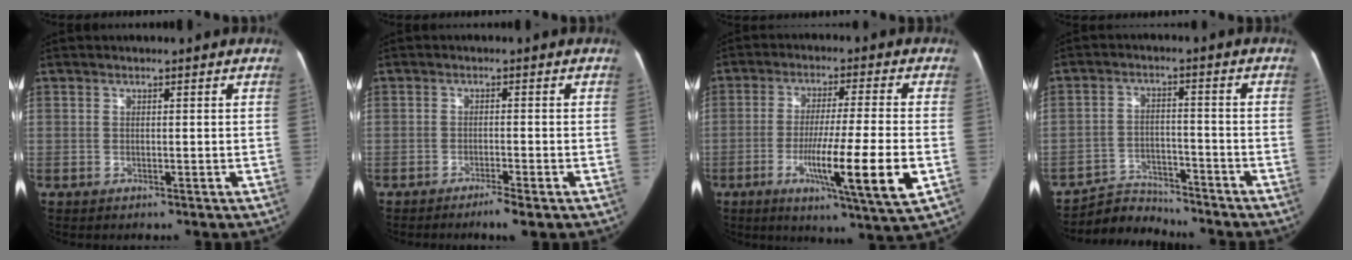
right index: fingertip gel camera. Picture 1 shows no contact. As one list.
[{"total": 3.0, "force": [-2.1, -0.2, 2.1], "torque": [-0.036, -0.006, -0.036]}, {"total": 14.5, "force": [-4.2, -0.6, 13.8], "torque": [-0.240, -0.033, -0.071]}, {"total": 6.3, "force": [-5.9, 1.5, -1.3], "torque": [0.022, 0.014, -0.100]}]